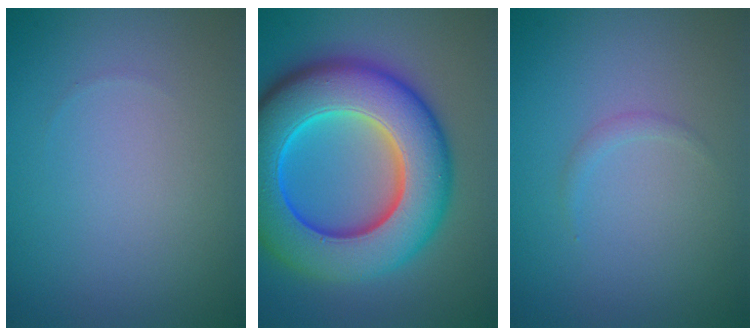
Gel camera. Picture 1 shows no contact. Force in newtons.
{"total": 13.6, "press": 13.6, "slide": 0.0}
{"total": 0.7, "press": 0.7, "slide": 0.1}